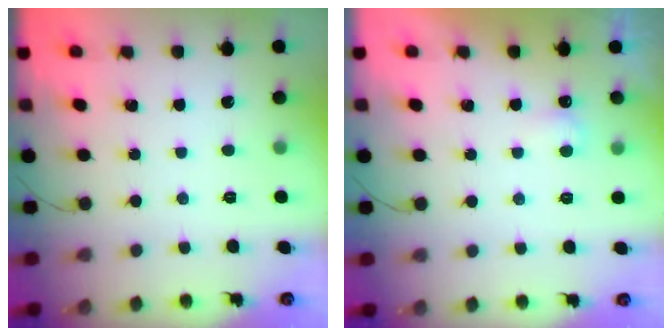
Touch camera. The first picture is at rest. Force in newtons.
{"total": 2.4, "press": 2.4, "slide": 0.6}